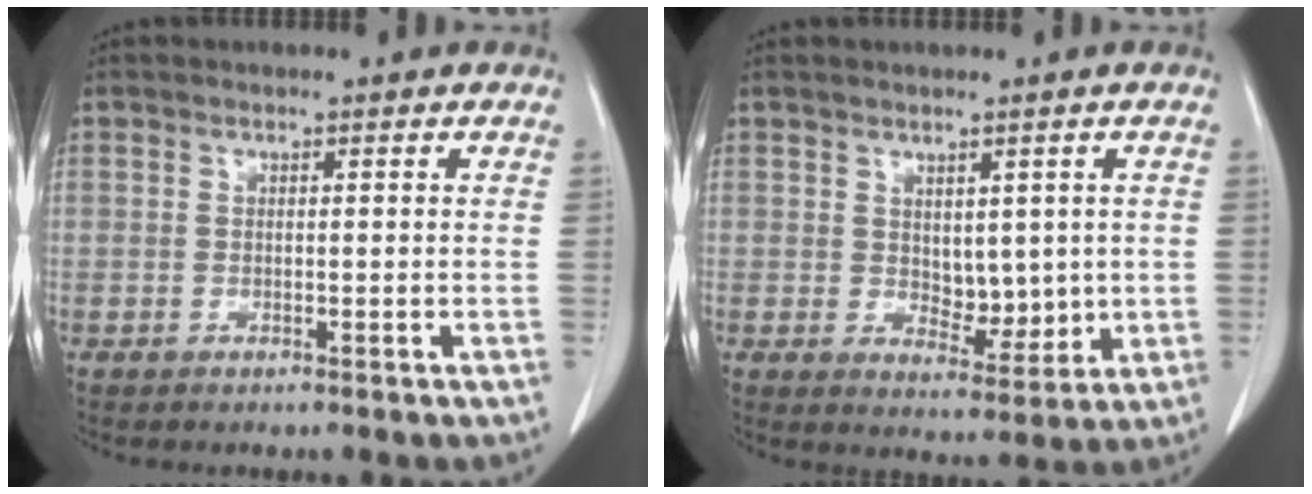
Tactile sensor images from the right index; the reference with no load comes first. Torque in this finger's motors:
{"motor_torque": [0.04, 0.18, 0.06, 0.00]}